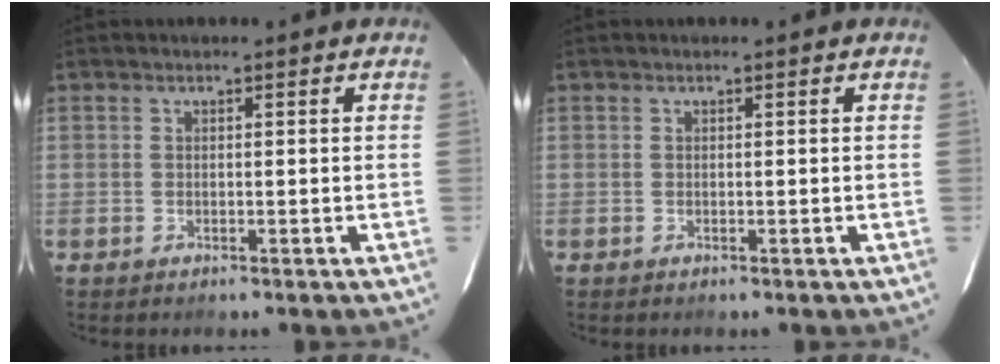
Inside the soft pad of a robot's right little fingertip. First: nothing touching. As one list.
[{"total": 0.0}]